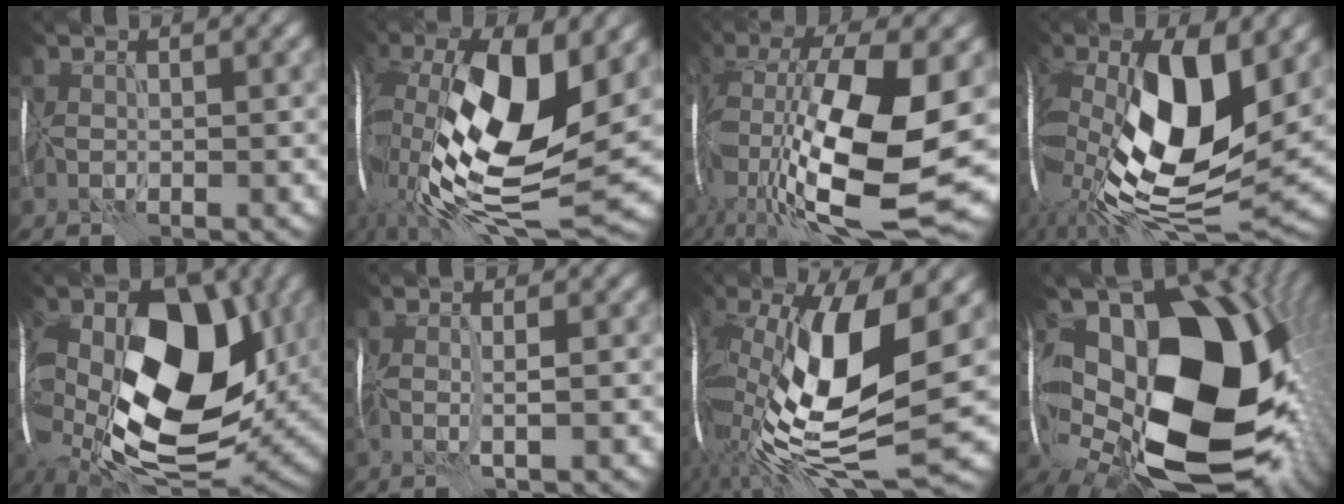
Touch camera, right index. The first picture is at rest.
{"total": 18.4, "force": [0.7, 7.7, 16.7], "torque": [-0.332, -0.003, 0.014]}
{"total": 18.0, "force": [-1.9, 7.1, 16.4], "torque": [-0.330, -0.005, -0.027]}
{"total": 18.1, "force": [0.0, 8.4, 16.0], "torque": [-0.308, -0.009, -0.007]}
{"total": 19.0, "force": [-0.2, 11.0, 15.5], "torque": [-0.302, -0.010, -0.001]}
{"total": 1.8, "force": [-0.1, 0.1, 1.8], "torque": [-0.032, -0.004, -0.003]}
{"total": 17.2, "force": [-0.3, 6.4, 16.0], "torque": [-0.312, -0.016, 0.001]}
{"total": 21.4, "force": [0.5, 13.1, 16.9], "torque": [-0.317, -0.022, 0.018]}